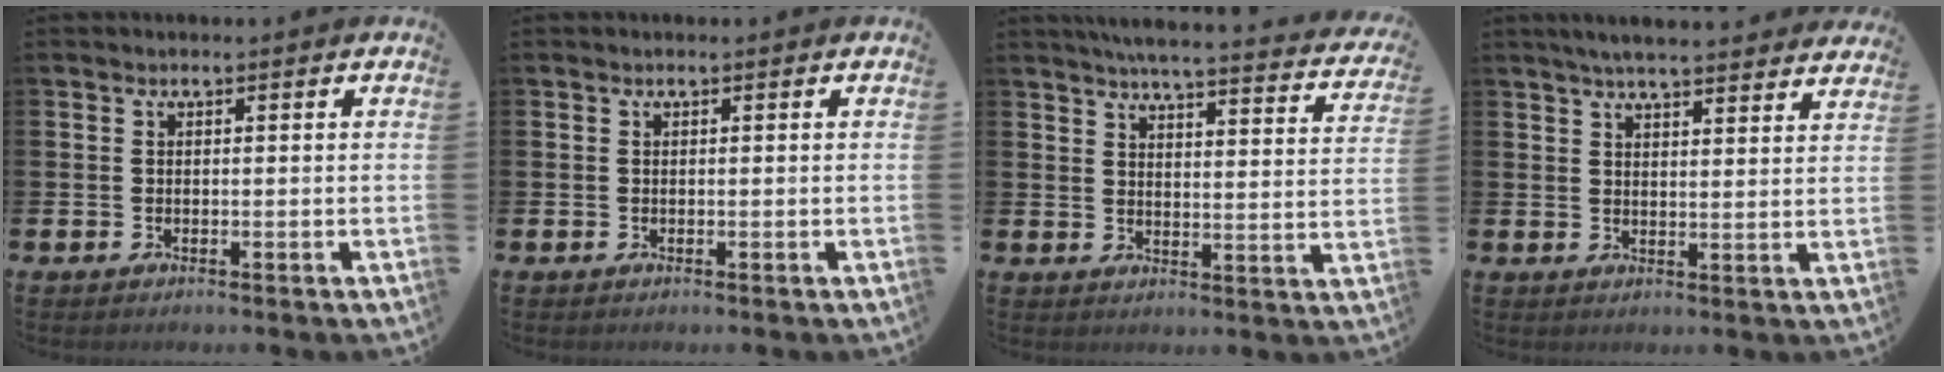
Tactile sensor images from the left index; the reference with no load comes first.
{"total": 0.0}
{"total": 5.1, "force": [4.9, 0.1, 1.4], "torque": [-0.038, -0.041, 0.081]}
{"total": 5.0, "force": [4.8, 0.2, 1.3], "torque": [-0.034, -0.020, 0.085]}